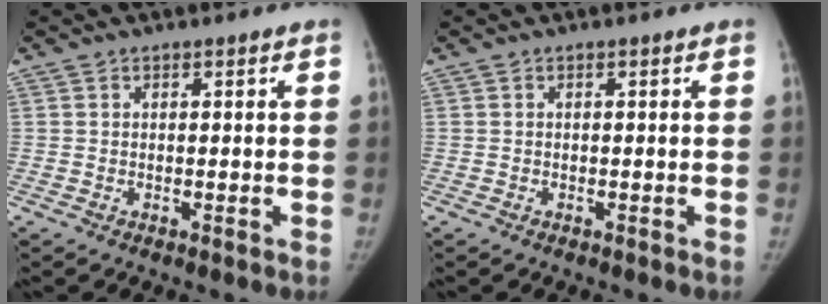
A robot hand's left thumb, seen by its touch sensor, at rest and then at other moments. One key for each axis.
{"total": 0.0}